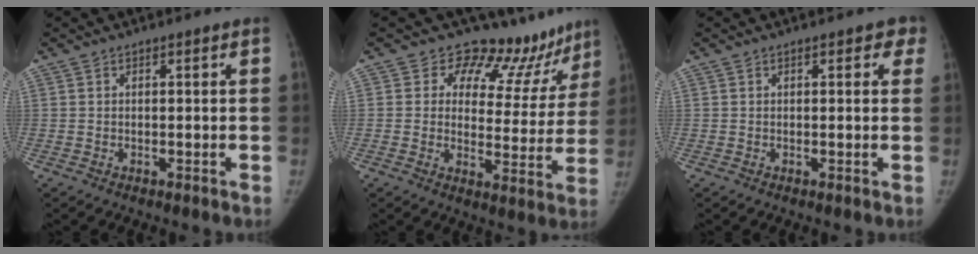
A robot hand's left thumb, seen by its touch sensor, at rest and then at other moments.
{"total": 13.0, "force": [11.5, 5.7, 2.1], "torque": [0.028, -0.093, 0.133]}
{"total": 2.4, "force": [1.2, 1.6, 1.4], "torque": [0.020, 0.002, 0.004]}